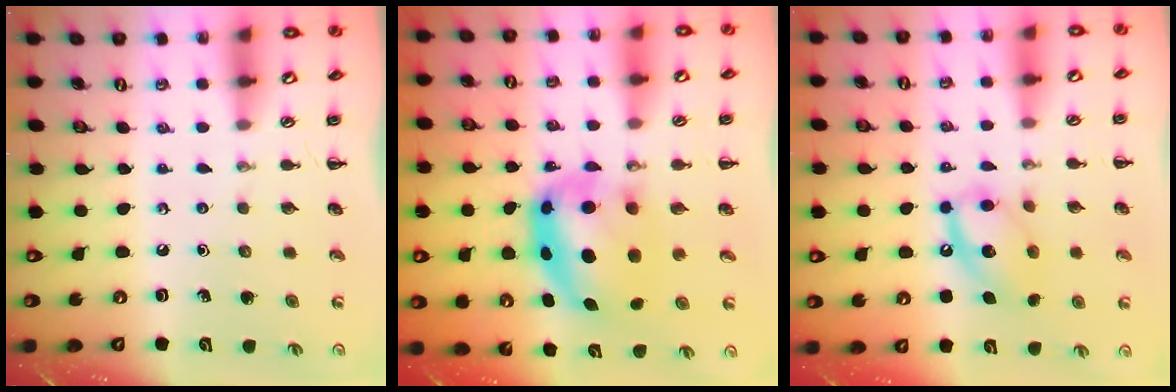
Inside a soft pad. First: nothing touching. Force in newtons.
{"total": 8.7, "press": 8.5, "slide": 2.0}
{"total": 13.5, "press": 13.4, "slide": 2.0}